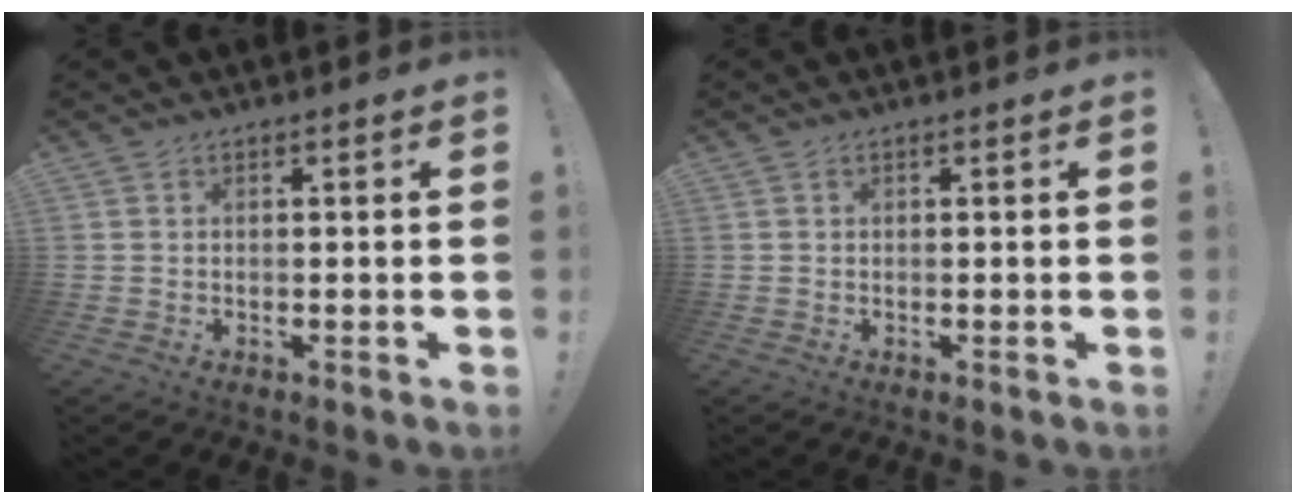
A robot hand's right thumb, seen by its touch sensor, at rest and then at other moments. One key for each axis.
{"total": 0.0}